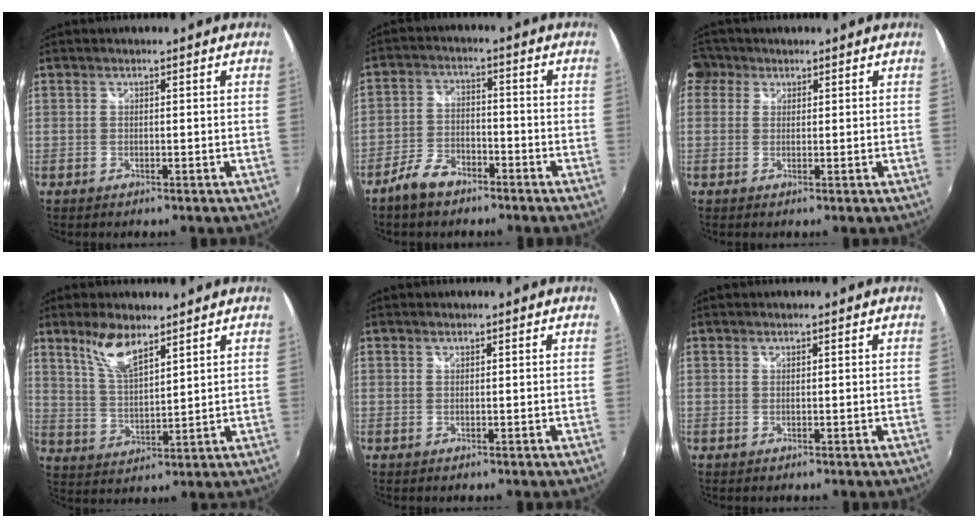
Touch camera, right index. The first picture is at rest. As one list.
[{"total": 6.9, "force": [-5.2, 3.3, 3.1], "torque": [-0.079, 0.008, -0.095]}, {"total": 5.0, "force": [0.9, 4.7, 1.6], "torque": [-0.042, 0.017, 0.002]}, {"total": 7.9, "force": [5.6, 2.4, 5.1], "torque": [-0.099, 0.003, 0.114]}, {"total": 0.0}, {"total": 0.0}]